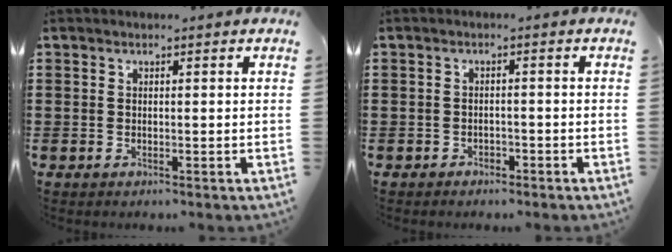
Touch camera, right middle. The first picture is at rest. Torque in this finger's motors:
{"motor_torque": [-0.27, -0.07, -0.01, 0.00]}